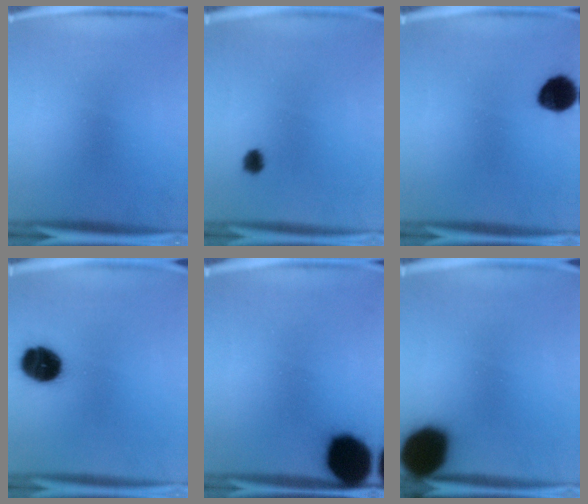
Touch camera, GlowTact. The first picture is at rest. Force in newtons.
{"total": 2.1}
{"total": 8.6}
{"total": 12.4}
{"total": 16.8}
{"total": 18.7}